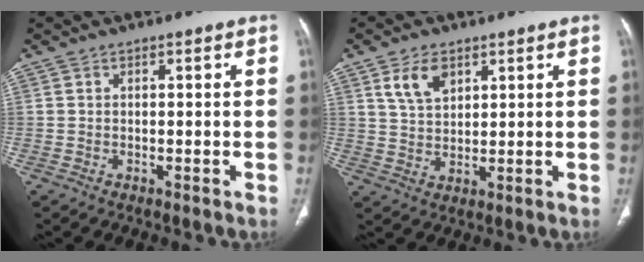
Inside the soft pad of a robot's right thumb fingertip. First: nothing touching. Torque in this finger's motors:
{"motor_torque": [-0.46, 0.47, 0.23, 0.28, 0.01]}